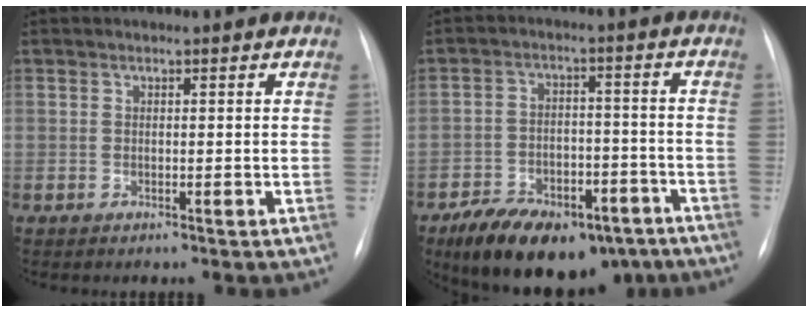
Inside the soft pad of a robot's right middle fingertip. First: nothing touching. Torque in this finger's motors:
{"motor_torque": [1.12, -1.02, 0.24, 0.14]}